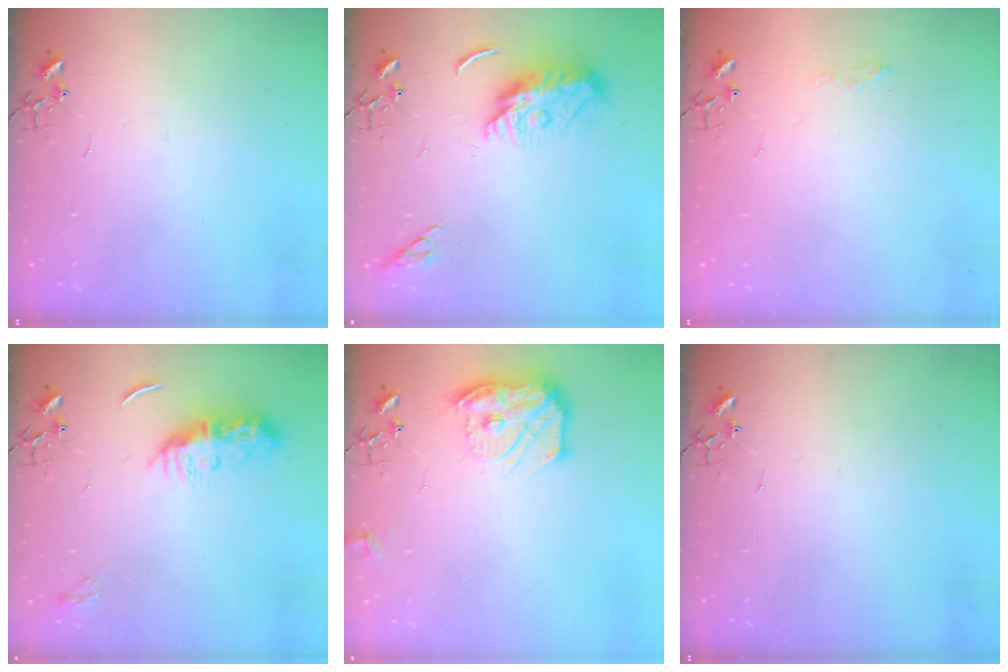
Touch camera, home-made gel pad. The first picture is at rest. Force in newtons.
{"total": 9.5, "press": 9.5, "slide": 0.4}
{"total": 5.6, "press": 5.6, "slide": 0.7}
{"total": 9.4, "press": 9.4, "slide": 0.4}
{"total": 13.9, "press": 13.9, "slide": 0.8}
{"total": 0.0}